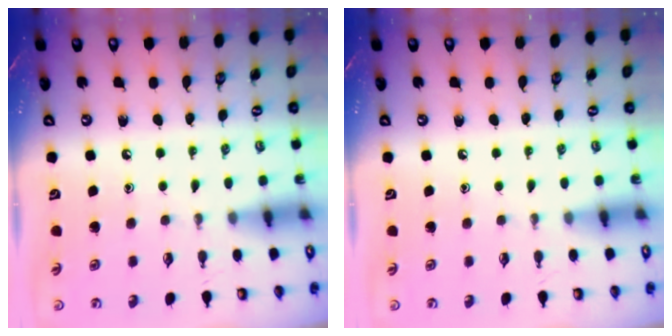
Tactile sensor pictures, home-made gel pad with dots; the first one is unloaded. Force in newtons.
{"total": 0.0}